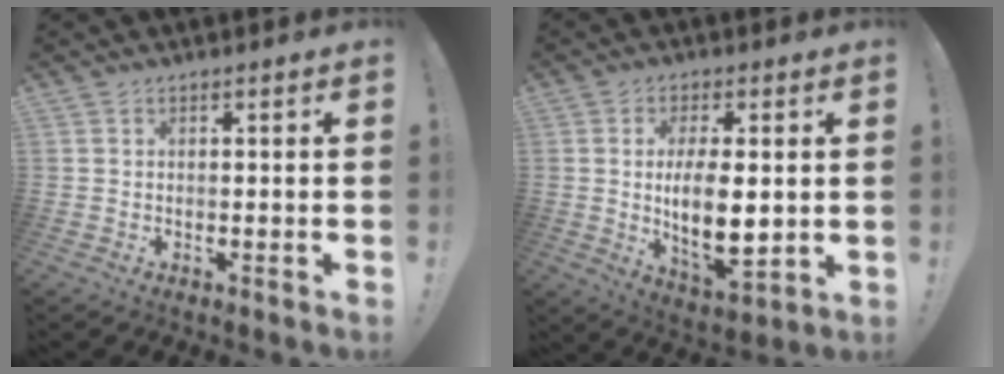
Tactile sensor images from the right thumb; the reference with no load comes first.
{"total": 13.4, "force": [0.3, 5.8, 12.1], "torque": [-0.201, -0.019, 0.003]}